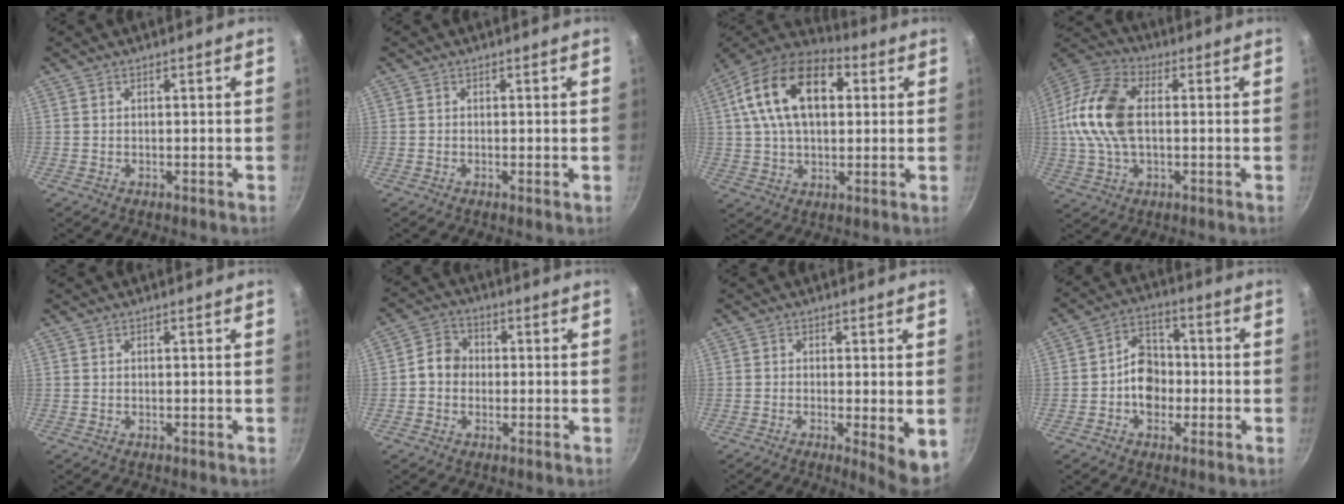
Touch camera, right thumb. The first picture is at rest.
{"total": 0.6, "force": [-0.2, 0.1, 0.6], "torque": [-0.011, -0.002, -0.005]}
{"total": 19.7, "force": [4.8, 11.9, 14.9], "torque": [-0.243, 0.019, 0.066]}
{"total": 15.9, "force": [0.9, 9.3, 12.9], "torque": [-0.247, 0.027, 0.001]}
{"total": 0.0}
{"total": 5.6, "force": [-0.2, 4.9, 2.7], "torque": [-0.019, 0.015, -0.018]}
{"total": 6.5, "force": [-1.2, 1.4, 6.2], "torque": [-0.083, -0.012, -0.013]}
{"total": 8.6, "force": [-1.3, 6.7, 5.1], "torque": [-0.042, 0.025, -0.032]}